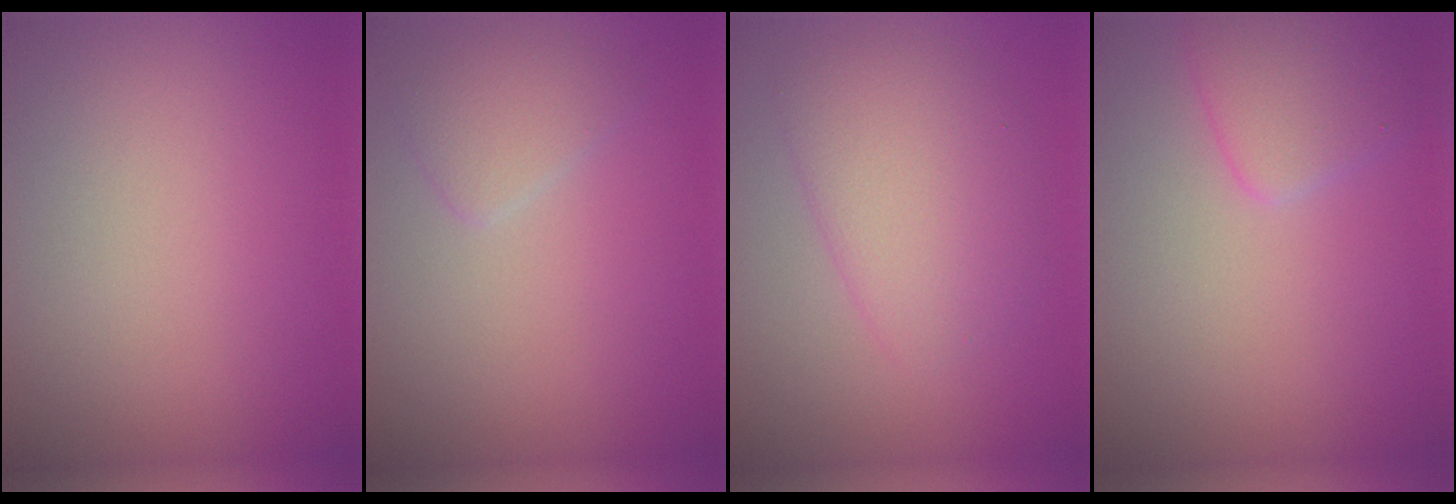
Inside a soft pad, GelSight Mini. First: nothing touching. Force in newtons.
{"total": 2.0, "press": 2.0, "slide": 0.1}
{"total": 4.4, "press": 4.4, "slide": 0.1}
{"total": 2.8, "press": 2.8, "slide": 0.1}